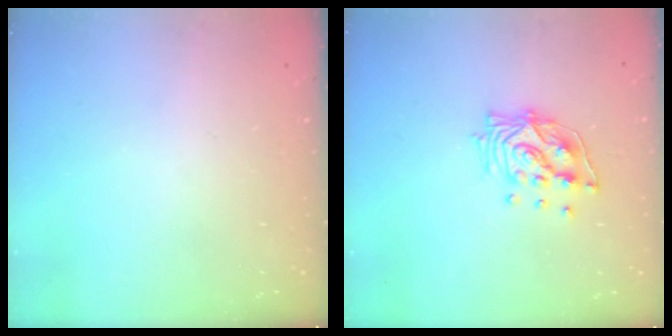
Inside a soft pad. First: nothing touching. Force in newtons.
{"total": 11.7, "press": 11.6, "slide": 1.4}